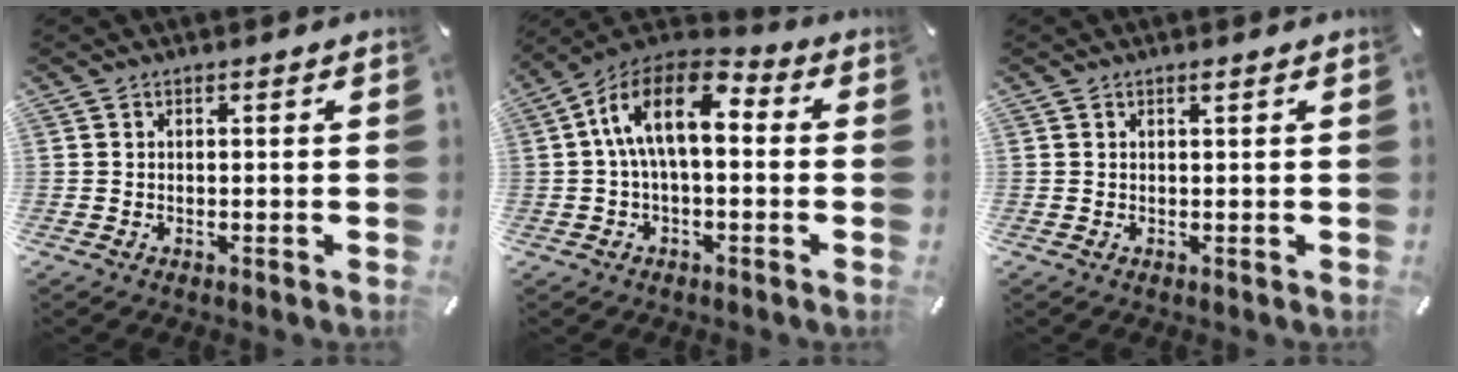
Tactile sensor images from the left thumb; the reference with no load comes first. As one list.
[{"total": 13.9, "force": [1.8, 7.4, 11.7], "torque": [-0.226, 0.001, 0.032]}, {"total": 0.6, "force": [0.4, 0.0, 0.4], "torque": [-0.008, -0.001, 0.007]}]